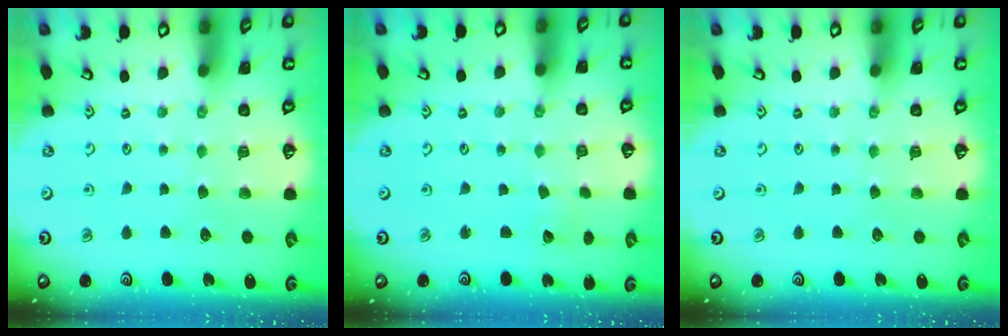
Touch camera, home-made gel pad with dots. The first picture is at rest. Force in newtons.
{"total": 2.4, "press": 2.4, "slide": 0.3}
{"total": 0.0}